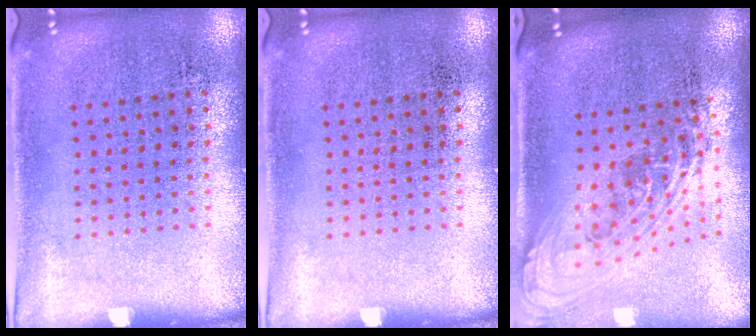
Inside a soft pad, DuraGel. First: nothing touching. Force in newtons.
{"total": 0.0}
{"total": 2.2, "press": 1.6, "slide": 1.5}